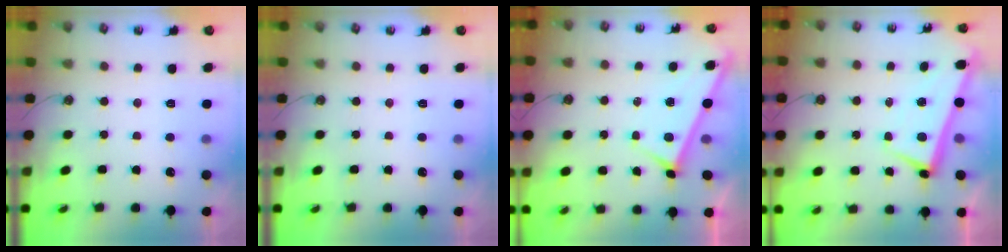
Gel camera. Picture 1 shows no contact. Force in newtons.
{"total": 0.0}
{"total": 3.0, "press": 3.0, "slide": 0.2}
{"total": 2.6, "press": 2.4, "slide": 0.8}